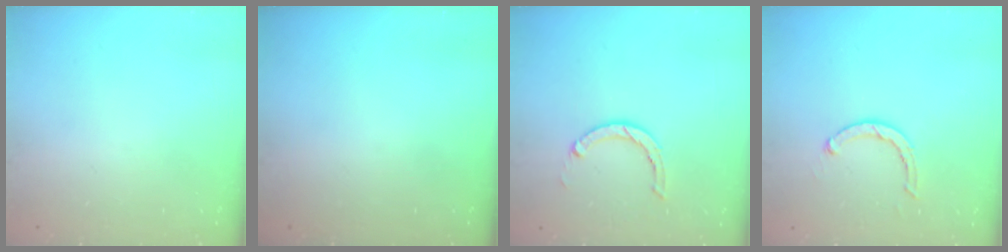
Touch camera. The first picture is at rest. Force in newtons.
{"total": 0.0}
{"total": 3.9, "press": 3.8, "slide": 0.4}
{"total": 2.6, "press": 2.5, "slide": 0.4}